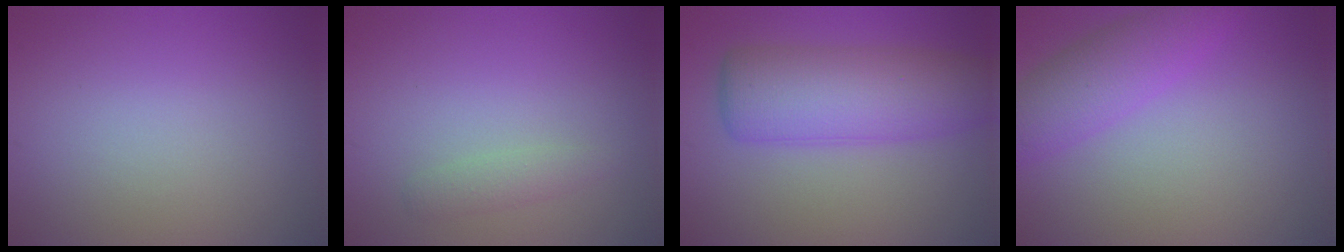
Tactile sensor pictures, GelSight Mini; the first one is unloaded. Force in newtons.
{"total": 1.3, "press": 1.3, "slide": 0.0}
{"total": 7.7, "press": 7.7, "slide": 0.2}
{"total": 4.4, "press": 4.4, "slide": 0.1}